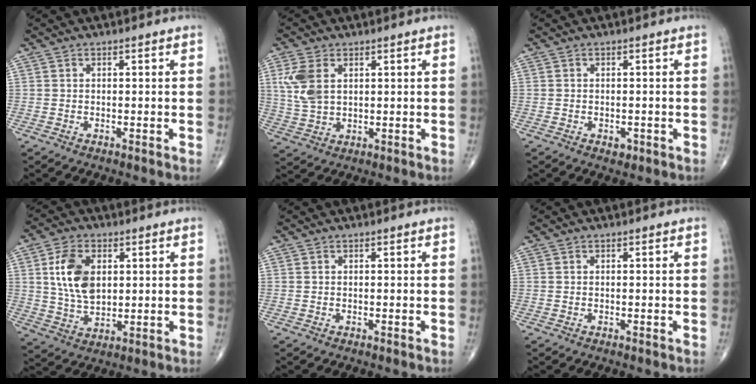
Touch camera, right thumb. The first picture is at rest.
{"total": 7.3, "force": [2.2, 4.4, 5.3], "torque": [-0.120, -0.002, 0.052]}
{"total": 1.5, "force": [-0.6, 1.0, 0.9], "torque": [-0.009, 0.000, -0.006]}
{"total": 10.6, "force": [2.4, 6.6, 7.9], "torque": [-0.138, -0.010, 0.049]}
{"total": 0.0}
{"total": 0.0}